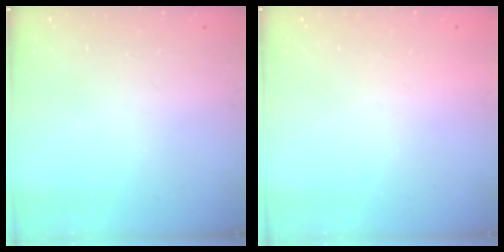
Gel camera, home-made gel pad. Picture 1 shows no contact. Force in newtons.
{"total": 1.6, "press": 1.6, "slide": 0.1}